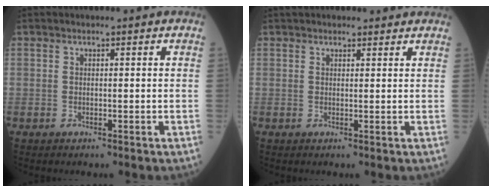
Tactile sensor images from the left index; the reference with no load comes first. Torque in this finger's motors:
{"motor_torque": [-0.10, -0.75, 0.22, 0.07]}